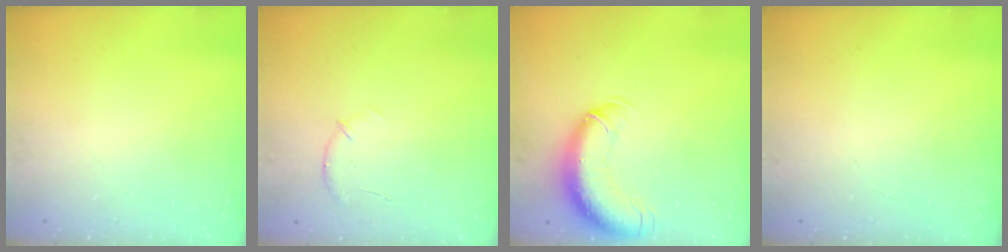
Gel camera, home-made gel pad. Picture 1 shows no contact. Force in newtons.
{"total": 6.9, "press": 6.7, "slide": 1.8}
{"total": 13.5, "press": 13.1, "slide": 3.5}
{"total": 0.0}